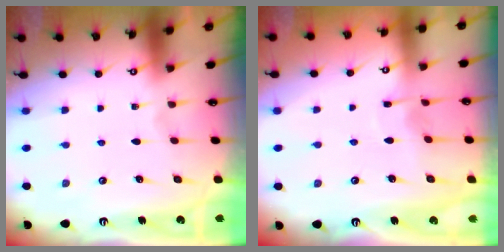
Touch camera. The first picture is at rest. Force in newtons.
{"total": 2.8, "press": 2.8, "slide": 0.3}